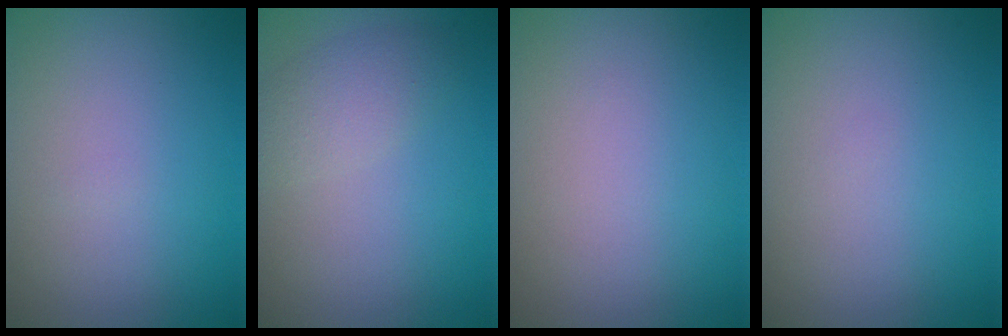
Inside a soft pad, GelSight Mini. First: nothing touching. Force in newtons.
{"total": 2.7, "press": 2.7, "slide": 0.1}
{"total": 0.0}
{"total": 0.0}